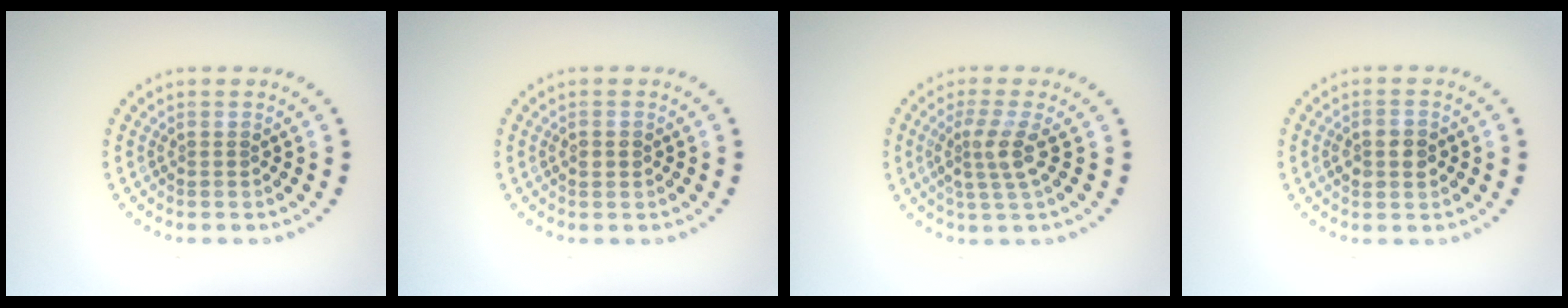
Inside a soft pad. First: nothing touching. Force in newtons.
{"total": 1.2, "press": 1.2, "slide": 0.1}
{"total": 2.8, "press": 2.2, "slide": 1.8}
{"total": 2.8, "press": 2.8, "slide": 0.1}